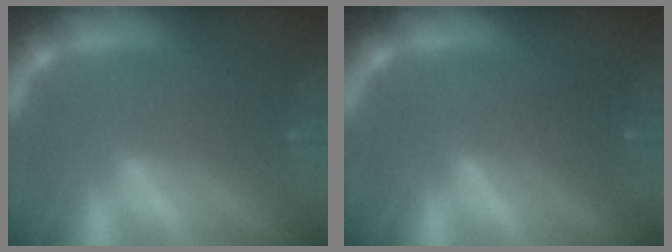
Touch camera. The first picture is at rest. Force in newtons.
{"total": 2.0}